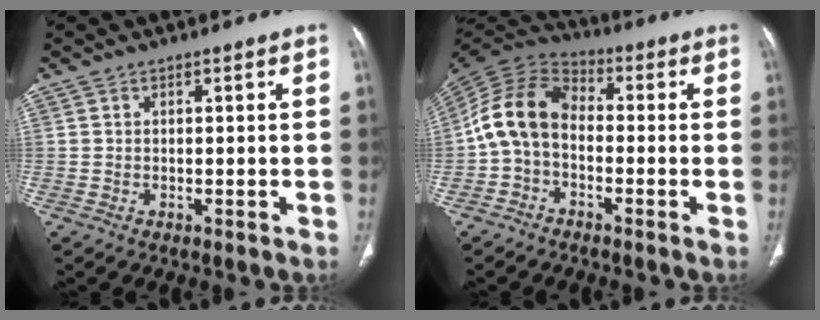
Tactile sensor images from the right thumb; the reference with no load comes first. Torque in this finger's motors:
{"motor_torque": [0.68, 0.55, 1.70, -0.65, 0.15]}